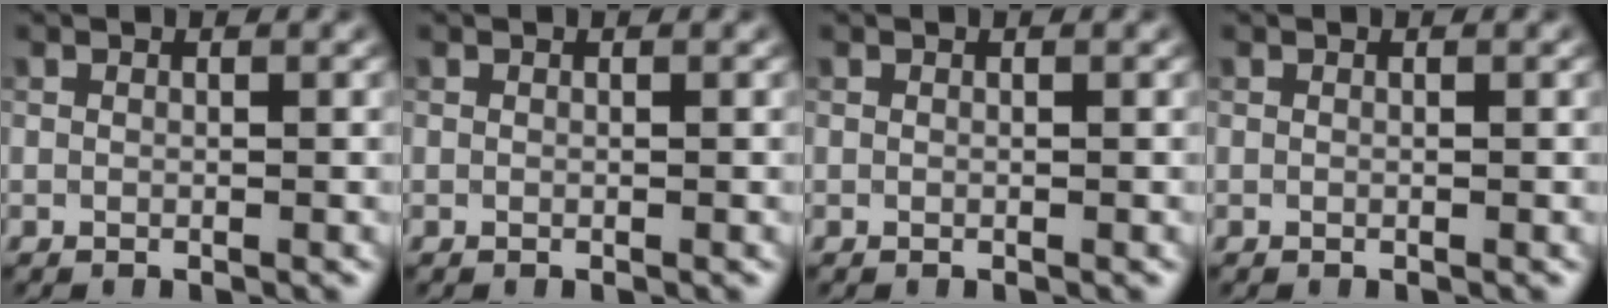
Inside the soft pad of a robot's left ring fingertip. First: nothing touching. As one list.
[{"total": 0.0}, {"total": 0.0}, {"total": 0.0}]